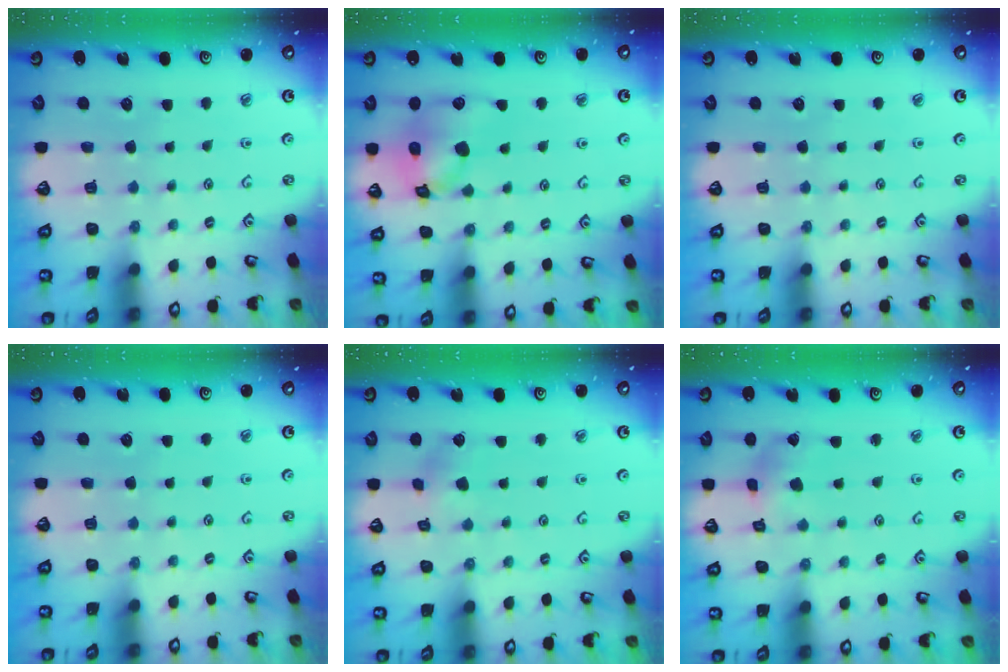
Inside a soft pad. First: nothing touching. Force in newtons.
{"total": 12.6, "press": 12.4, "slide": 1.9}
{"total": 0.0}
{"total": 0.0}
{"total": 3.4, "press": 3.4, "slide": 0.4}
{"total": 1.8, "press": 1.8, "slide": 0.2}